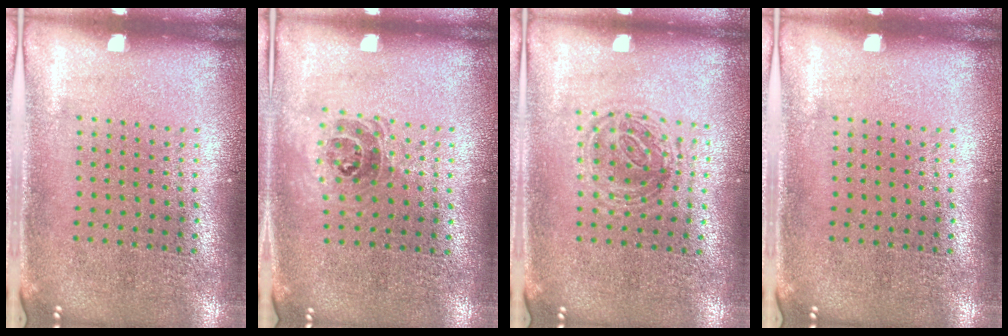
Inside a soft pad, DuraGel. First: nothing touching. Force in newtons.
{"total": 1.0, "press": 0.9, "slide": 0.5}
{"total": 1.2, "press": 1.0, "slide": 0.6}
{"total": 0.0}